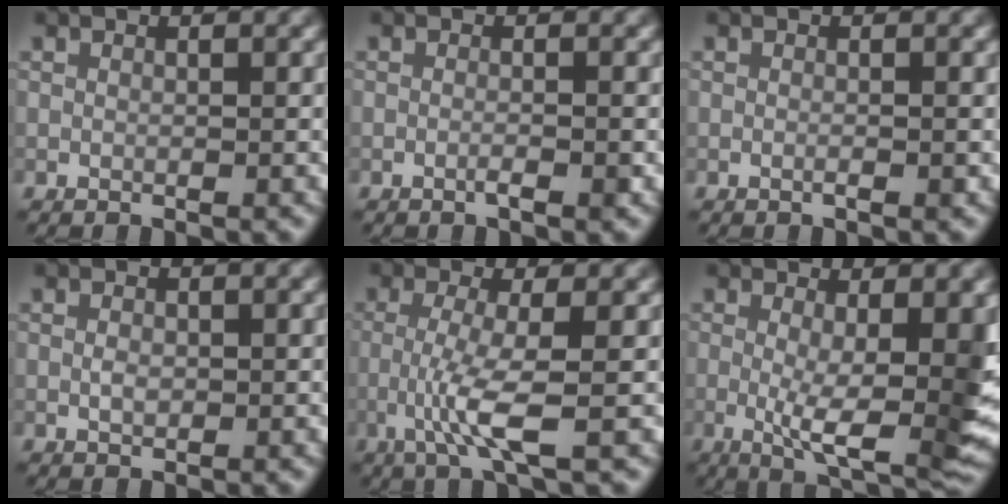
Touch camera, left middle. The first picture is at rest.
{"total": 1.3, "force": [-0.6, 0.1, 1.2], "torque": [-0.016, 0.001, -0.014]}
{"total": 0.8, "force": [-0.3, 0.0, 0.8], "torque": [-0.011, -0.001, -0.008]}
{"total": 1.1, "force": [-0.1, 0.7, 0.8], "torque": [-0.016, -0.001, -0.002]}
{"total": 4.2, "force": [-1.4, 0.4, 4.0], "torque": [-0.088, -0.003, -0.033]}
{"total": 8.4, "force": [-0.5, 2.0, 8.1], "torque": [-0.126, -0.018, -0.003]}